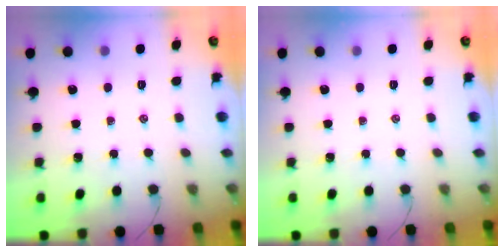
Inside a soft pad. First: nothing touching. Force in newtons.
{"total": 0.0}